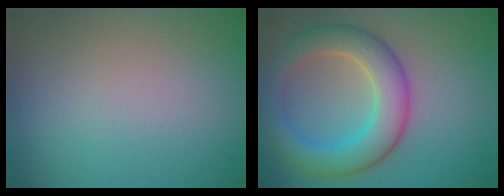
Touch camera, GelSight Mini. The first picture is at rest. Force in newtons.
{"total": 6.6, "press": 6.6, "slide": 0.2}